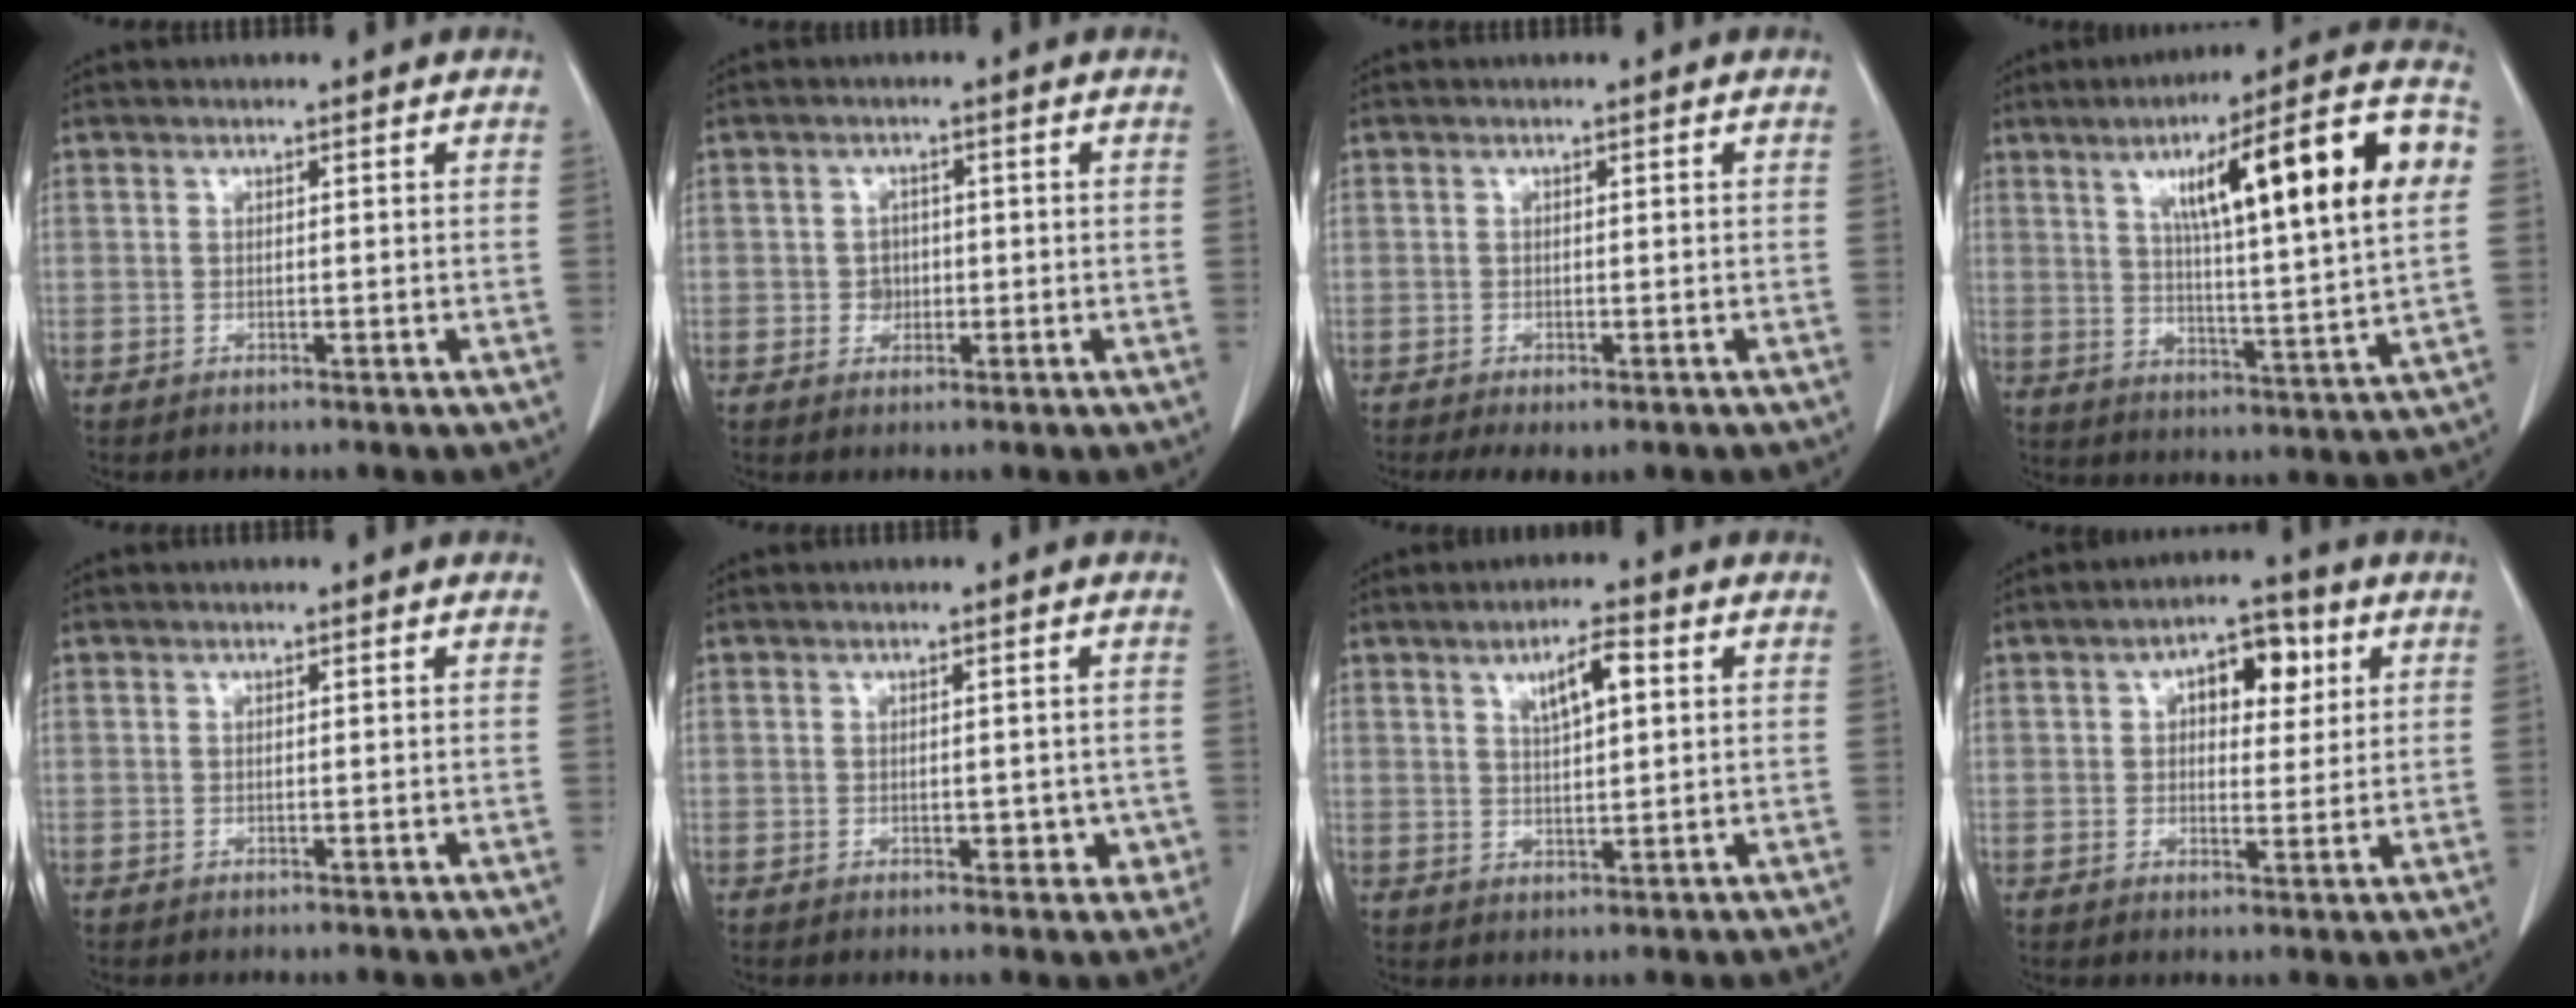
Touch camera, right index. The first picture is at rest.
{"total": 2.2, "force": [-0.3, 2.0, 0.9], "torque": [-0.010, 0.005, -0.003]}
{"total": 3.8, "force": [-2.6, 1.4, 2.4], "torque": [-0.033, -0.009, -0.034]}
{"total": 21.7, "force": [6.1, 1.3, 20.8], "torque": [-0.300, 0.024, 0.081]}
{"total": 0.0}
{"total": 3.3, "force": [-0.6, 2.1, 2.4], "torque": [-0.015, 0.004, -0.001]}
{"total": 5.3, "force": [2.0, 1.3, 4.8], "torque": [-0.082, 0.005, 0.037]}
{"total": 7.2, "force": [2.5, 3.7, 5.6], "torque": [-0.077, 0.022, 0.035]}